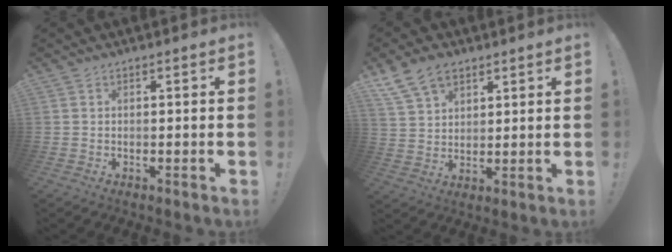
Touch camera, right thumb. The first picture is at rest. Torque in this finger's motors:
{"motor_torque": [-0.58, 0.64, 0.47, 0.32, 0.07]}